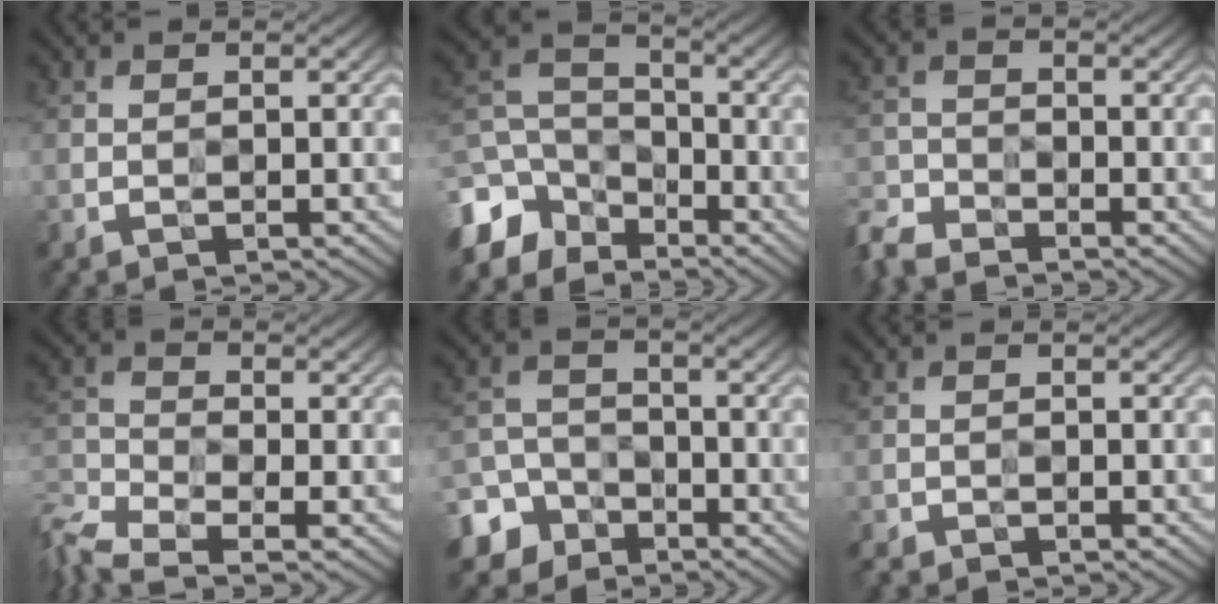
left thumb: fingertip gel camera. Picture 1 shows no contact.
{"total": 10.0, "force": [-6.4, 6.4, 4.2], "torque": [-0.128, -0.014, -0.137]}
{"total": 4.9, "force": [-4.6, 1.2, 1.1], "torque": [-0.029, -0.013, -0.108]}
{"total": 7.2, "force": [-4.9, 2.8, 4.5], "torque": [-0.105, -0.023, -0.102]}
{"total": 6.2, "force": [-4.1, 4.4, 1.4], "torque": [-0.036, -0.005, -0.092]}
{"total": 1.3, "force": [-1.3, 0.1, -0.1], "torque": [0.001, -0.004, -0.028]}